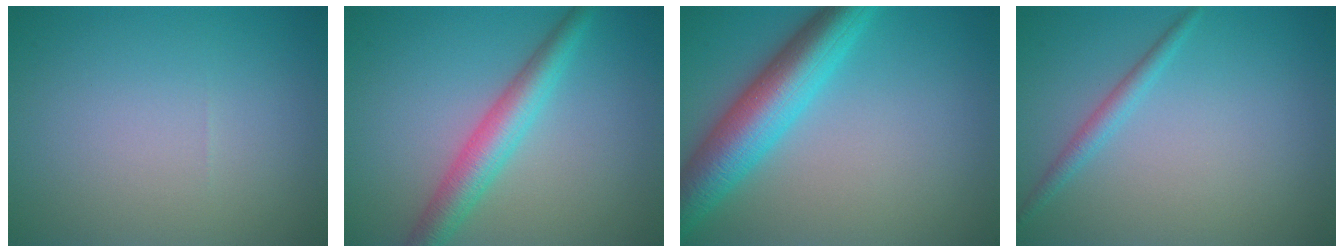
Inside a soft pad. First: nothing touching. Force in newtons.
{"total": 4.3, "press": 4.3, "slide": 0.0}
{"total": 7.5, "press": 7.5, "slide": 0.3}
{"total": 1.5, "press": 1.5, "slide": 0.1}